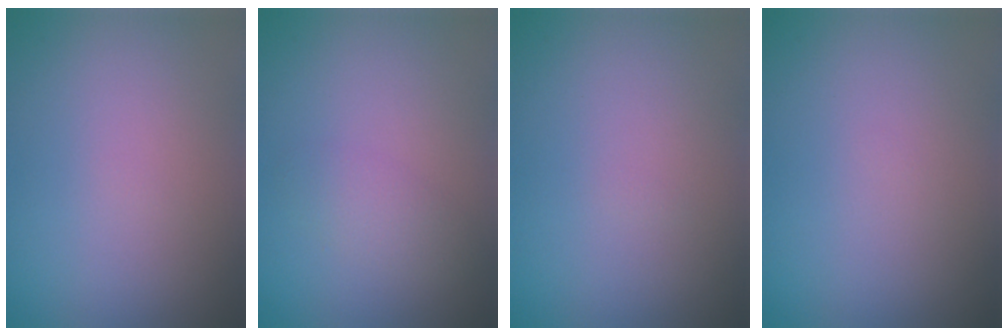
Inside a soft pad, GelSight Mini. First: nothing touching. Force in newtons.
{"total": 1.7, "press": 1.7, "slide": 0.1}
{"total": 0.0}
{"total": 0.0}